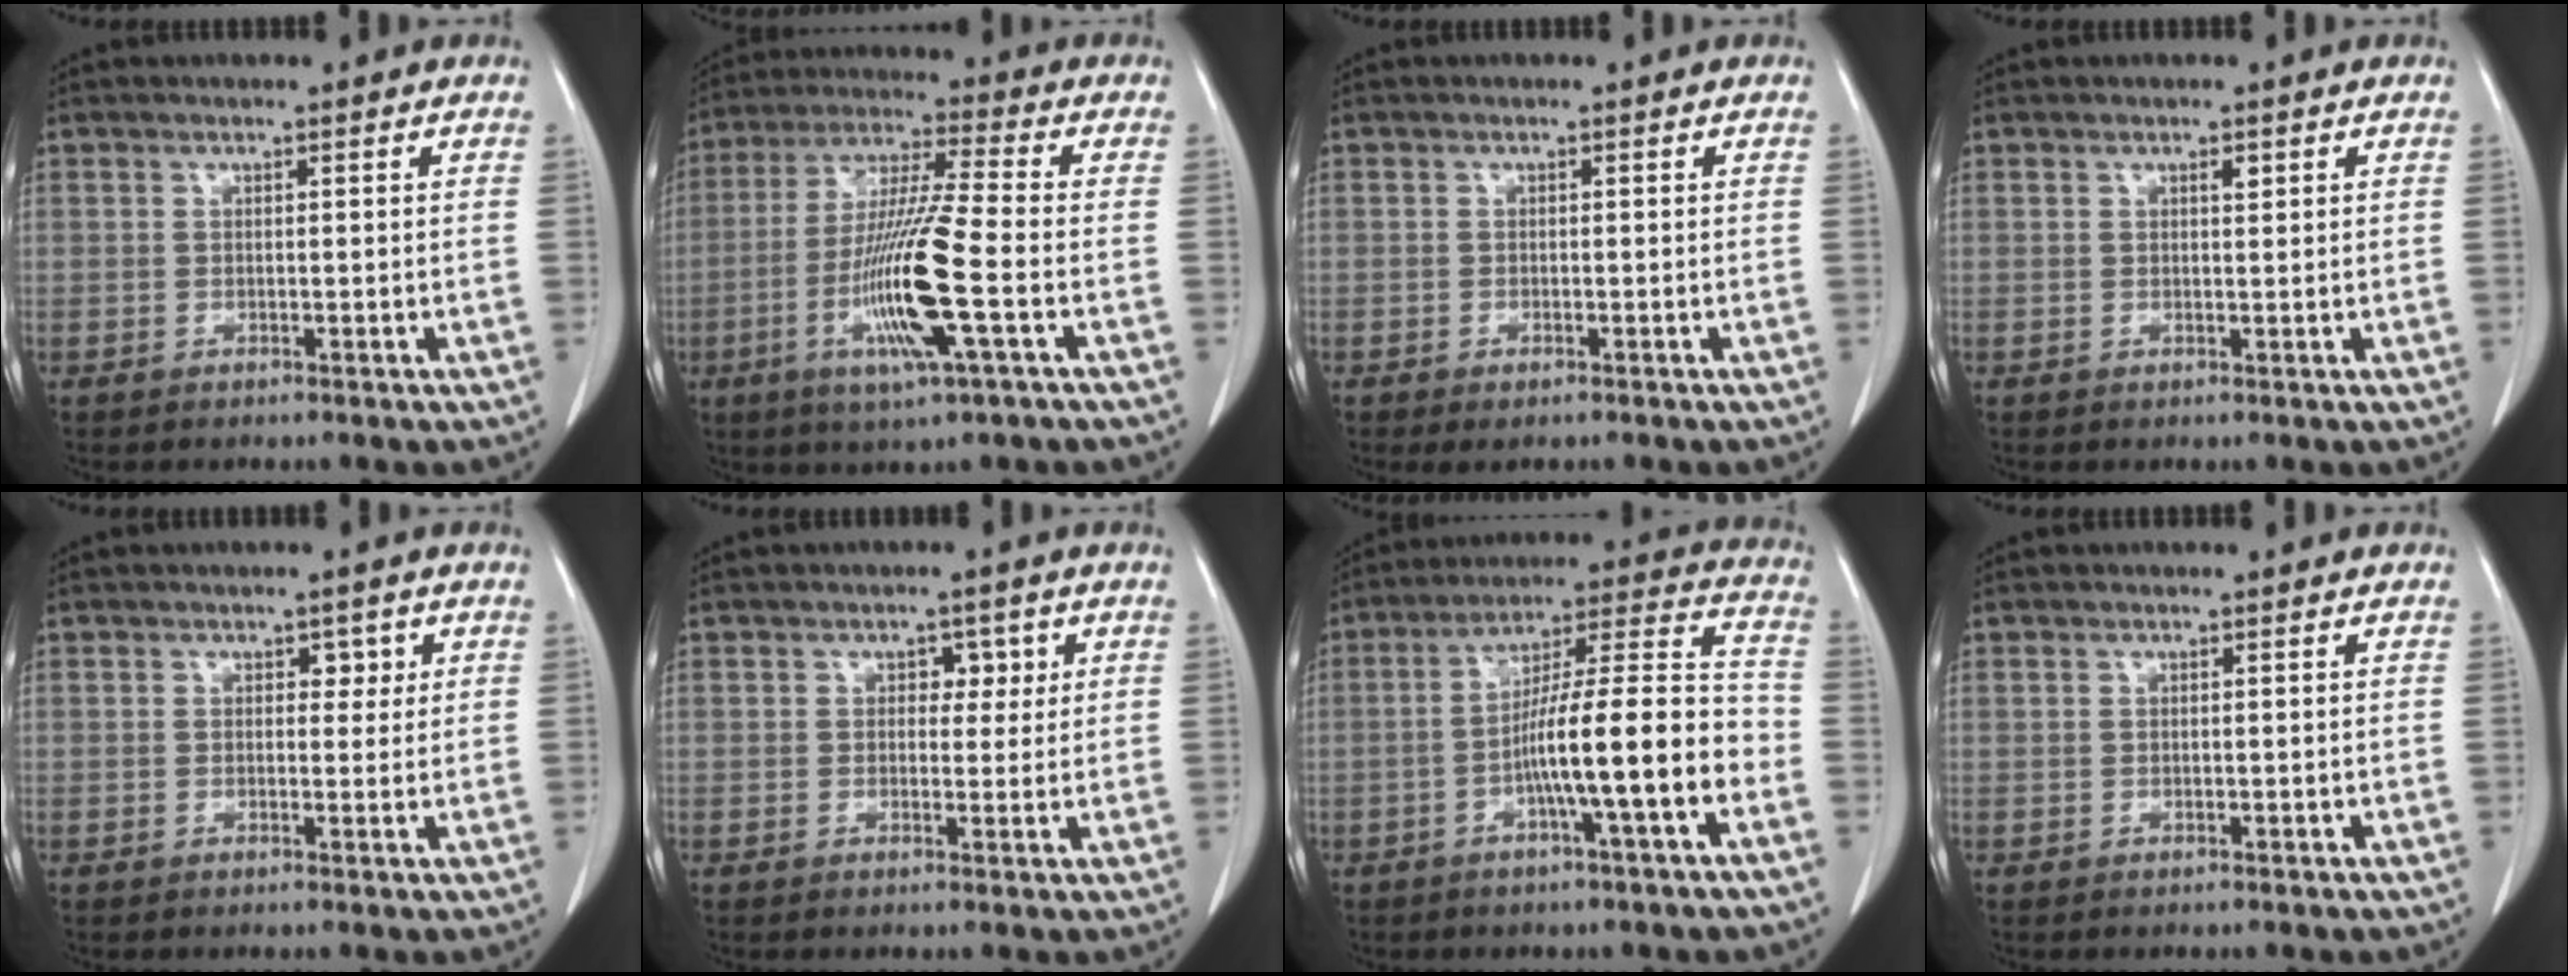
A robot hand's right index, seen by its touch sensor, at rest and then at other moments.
{"total": 14.1, "force": [-4.0, -0.2, 13.5], "torque": [-0.273, -0.017, -0.081]}
{"total": 1.4, "force": [-0.9, 0.5, 1.0], "torque": [-0.014, -0.003, -0.004]}
{"total": 0.9, "force": [0.5, 0.3, 0.7], "torque": [-0.013, -0.001, 0.007]}
{"total": 2.0, "force": [0.8, 1.3, 1.3], "torque": [-0.008, 0.003, 0.007]}
{"total": 2.8, "force": [0.9, 1.9, 1.8], "torque": [-0.015, 0.008, 0.010]}
{"total": 15.0, "force": [-4.5, 0.4, 14.2], "torque": [-0.231, 0.018, -0.076]}
{"total": 0.0}